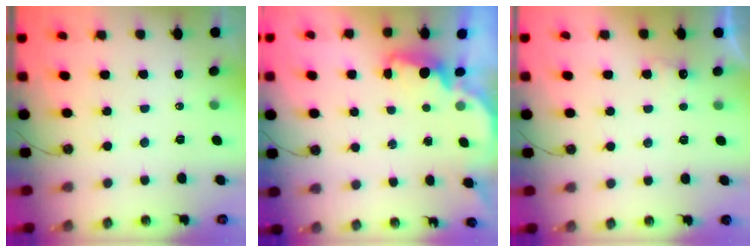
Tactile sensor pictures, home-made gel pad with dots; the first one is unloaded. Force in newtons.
{"total": 1.8, "press": 1.6, "slide": 0.7}
{"total": 4.6, "press": 4.5, "slide": 0.9}